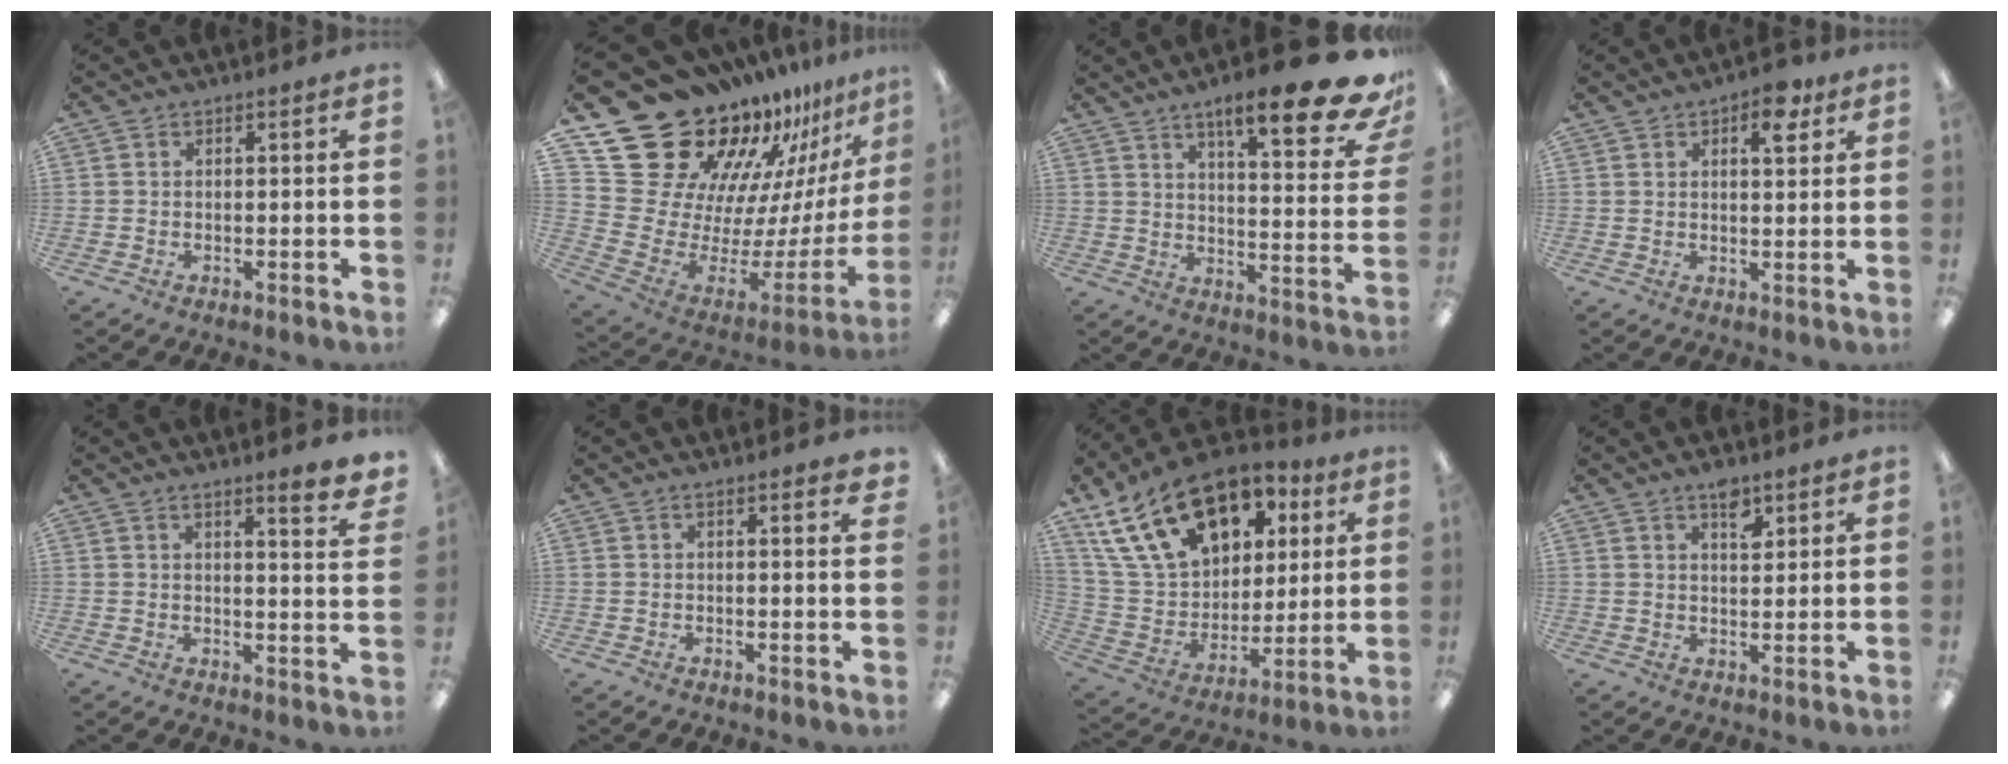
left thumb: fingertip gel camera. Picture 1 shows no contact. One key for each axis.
{"total": 24.1, "fx": 18.1, "fy": 13.4, "fz": 8.8, "tx": -0.113, "ty": -0.173, "tz": 0.370}
{"total": 18.9, "fx": 12.5, "fy": 4.4, "fz": 13.5, "tx": -0.193, "ty": -0.080, "tz": 0.194}
{"total": 7.0, "fx": 3.8, "fy": 3.7, "fz": 4.7, "tx": -0.044, "ty": -0.013, "tz": 0.058}
{"total": 5.9, "fx": 4.8, "fy": 0.6, "fz": 3.4, "tx": -0.038, "ty": -0.036, "tz": 0.075}
{"total": 1.5, "fx": 1.3, "fy": -0.1, "fz": 0.7, "tx": -0.007, "ty": -0.004, "tz": 0.021}
{"total": 24.2, "fx": 13.5, "fy": 14.8, "fz": 13.5, "tx": -0.245, "ty": -0.058, "tz": 0.250}
{"total": 4.9, "fx": 3.3, "fy": 2.5, "fz": 2.7, "tx": -0.020, "ty": -0.020, "tz": 0.051}